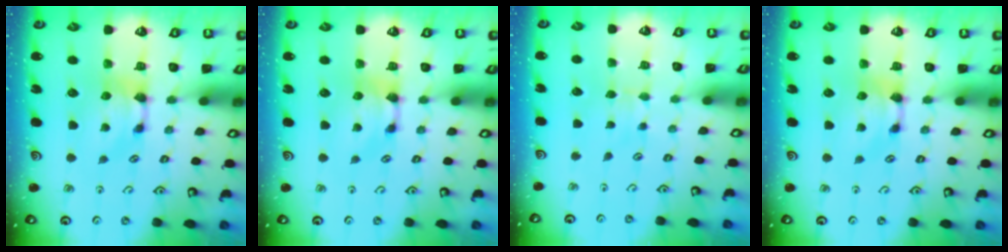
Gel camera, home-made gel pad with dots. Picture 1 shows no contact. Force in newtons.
{"total": 0.0}
{"total": 2.9, "press": 2.8, "slide": 0.4}
{"total": 0.0}